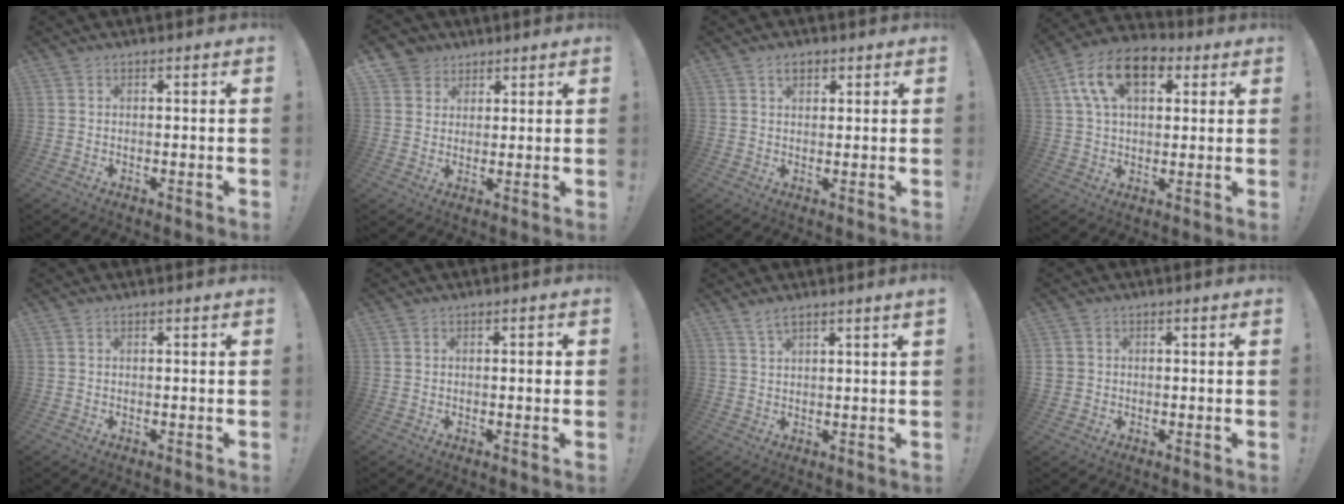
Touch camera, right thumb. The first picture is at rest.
{"total": 5.1, "force": [3.0, 4.1, 0.3], "torque": [-0.007, -0.018, 0.059]}
{"total": 3.1, "force": [1.6, 1.9, 1.8], "torque": [-0.023, 0.001, 0.026]}
{"total": 15.5, "force": [6.3, 9.4, 10.6], "torque": [-0.190, -0.007, 0.116]}
{"total": 0.0}
{"total": 1.5, "force": [-0.2, 0.4, 1.4], "torque": [-0.020, 0.004, -0.009]}
{"total": 3.0, "force": [2.3, -0.3, 1.9], "torque": [-0.039, -0.009, 0.040]}
{"total": 2.3, "force": [0.3, 2.3, 0.5], "torque": [-0.004, 0.005, 0.007]}